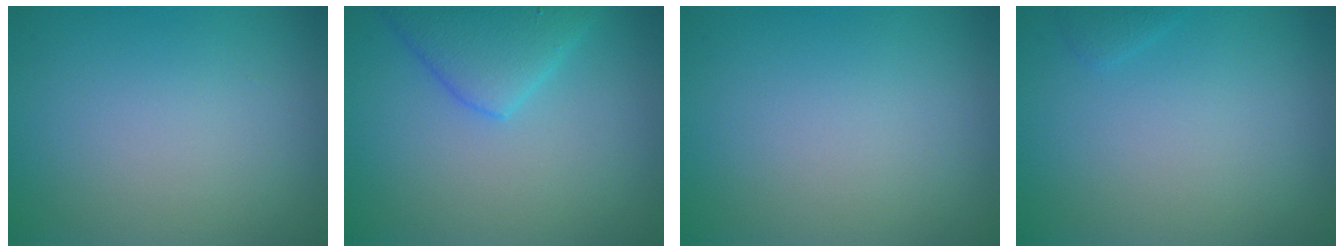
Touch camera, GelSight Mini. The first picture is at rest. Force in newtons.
{"total": 4.4, "press": 4.4, "slide": 0.2}
{"total": 0.0}
{"total": 0.7, "press": 0.7, "slide": 0.1}